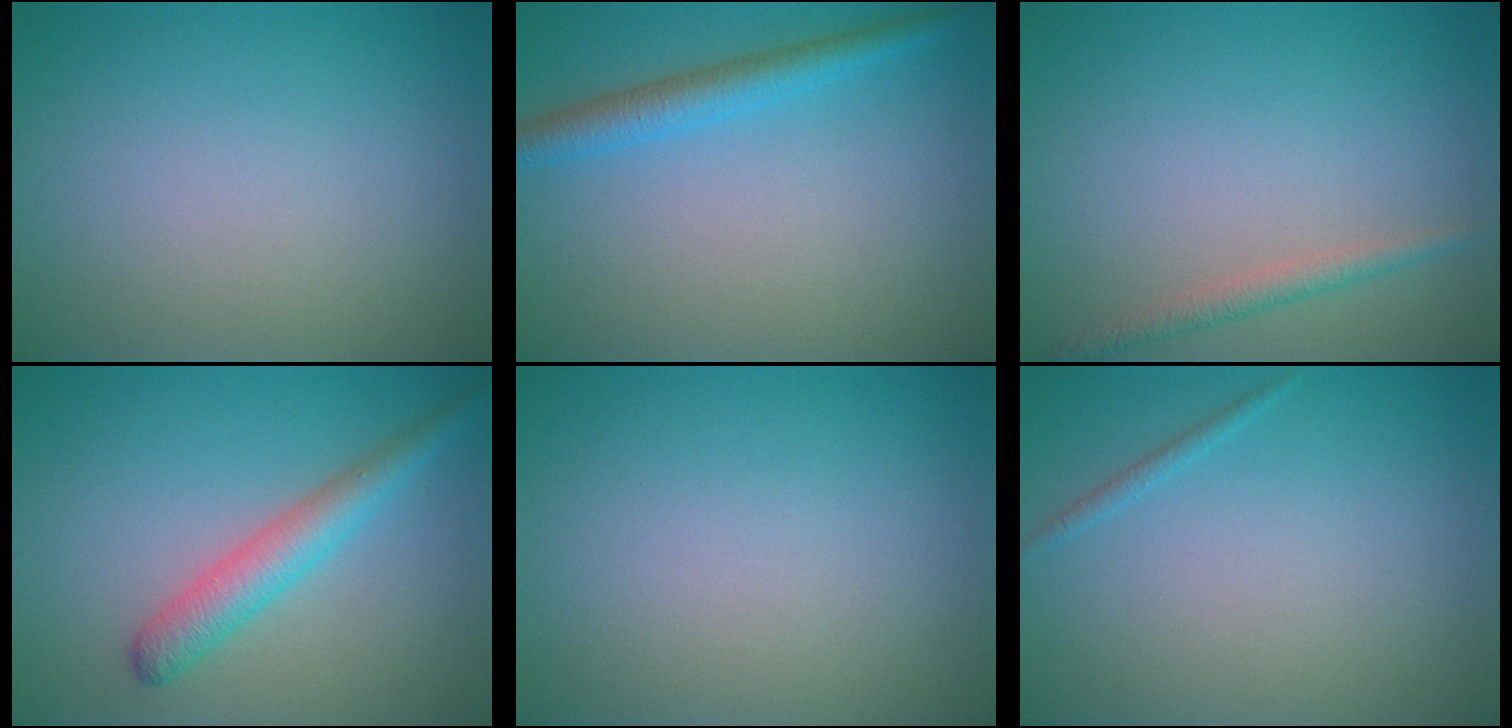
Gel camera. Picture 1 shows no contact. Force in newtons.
{"total": 3.0, "press": 3.0, "slide": 0.0}
{"total": 1.6, "press": 1.6, "slide": 0.0}
{"total": 2.8, "press": 2.8, "slide": 0.2}
{"total": 0.0}
{"total": 0.6, "press": 0.6, "slide": 0.1}